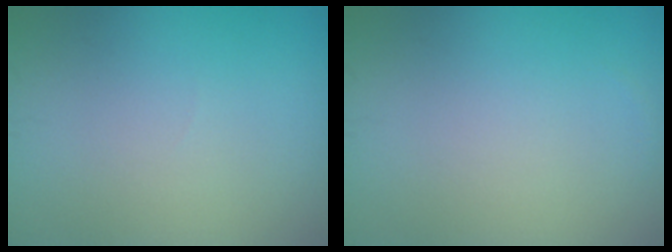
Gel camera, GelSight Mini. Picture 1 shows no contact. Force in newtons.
{"total": 0.0}